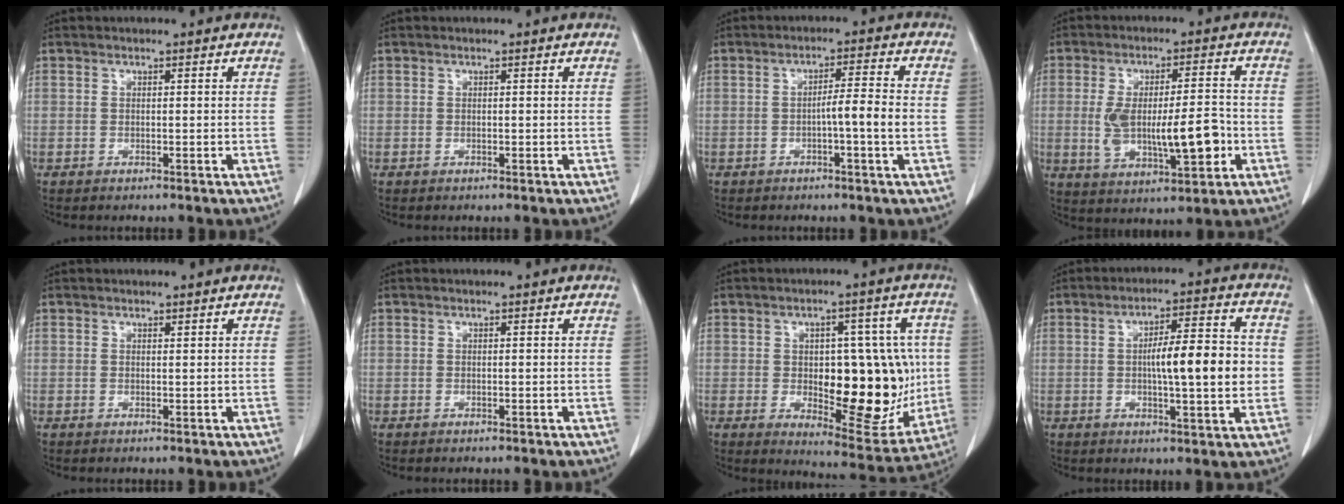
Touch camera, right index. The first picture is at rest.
{"total": 0.0}
{"total": 4.8, "force": [-1.0, -0.4, 4.6], "torque": [-0.071, 0.005, -0.018]}
{"total": 12.0, "force": [-1.7, 3.5, 11.3], "torque": [-0.198, 0.006, -0.014]}
{"total": 0.0}
{"total": 0.0}
{"total": 16.5, "force": [-0.9, 7.3, 14.8], "torque": [-0.177, 0.007, 0.008]}
{"total": 10.7, "force": [-0.1, 1.8, 10.6], "torque": [-0.163, 0.013, -0.003]}